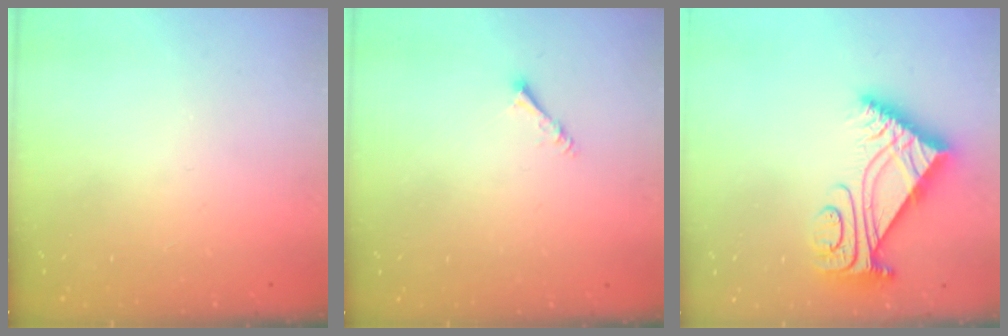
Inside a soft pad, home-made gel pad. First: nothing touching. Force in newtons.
{"total": 1.8, "press": 1.8, "slide": 0.1}
{"total": 9.3, "press": 9.3, "slide": 1.0}